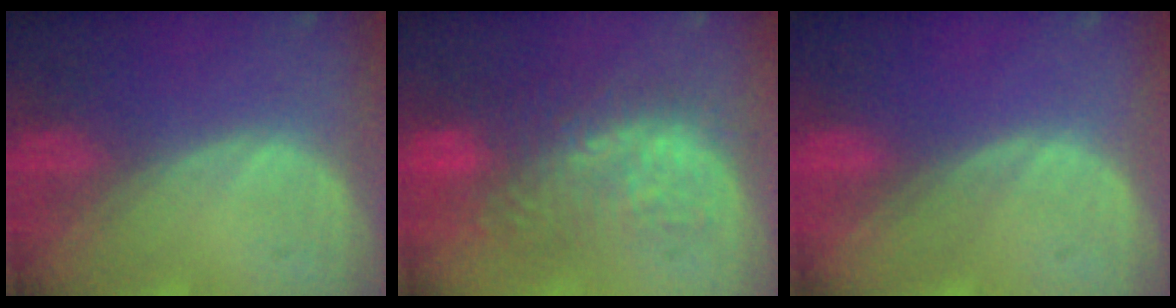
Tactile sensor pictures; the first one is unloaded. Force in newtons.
{"total": 10.8, "press": 9.7, "slide": 4.9}
{"total": 0.0}